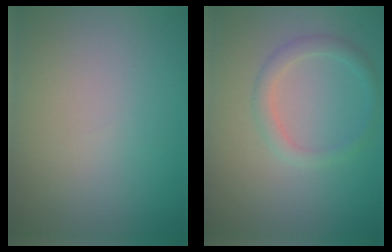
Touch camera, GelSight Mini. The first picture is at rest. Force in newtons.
{"total": 1.9, "press": 1.9, "slide": 0.1}